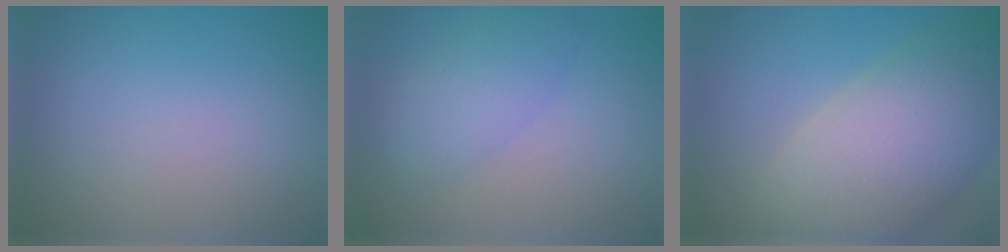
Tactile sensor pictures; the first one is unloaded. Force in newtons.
{"total": 1.9, "press": 1.9, "slide": 0.2}
{"total": 10.8, "press": 10.8, "slide": 0.6}